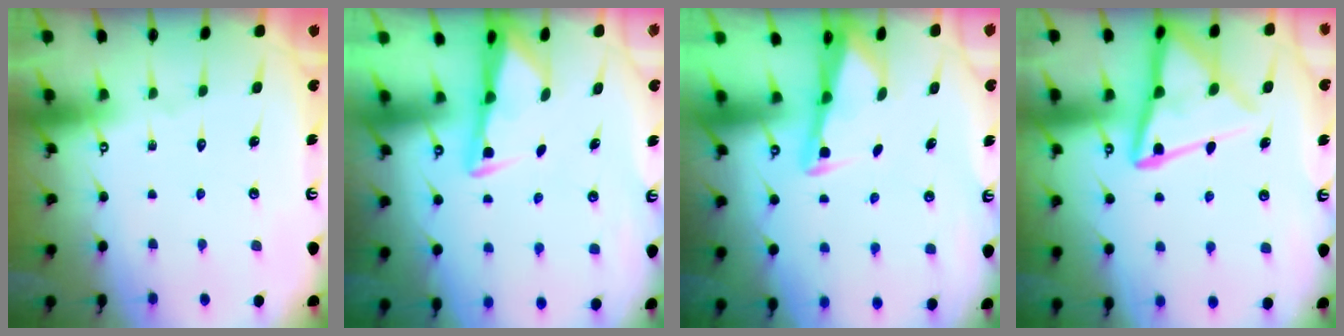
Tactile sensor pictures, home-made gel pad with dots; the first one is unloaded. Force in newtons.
{"total": 3.4, "press": 3.4, "slide": 0.4}
{"total": 2.6, "press": 2.6, "slide": 0.3}
{"total": 14.2, "press": 14.2, "slide": 1.5}